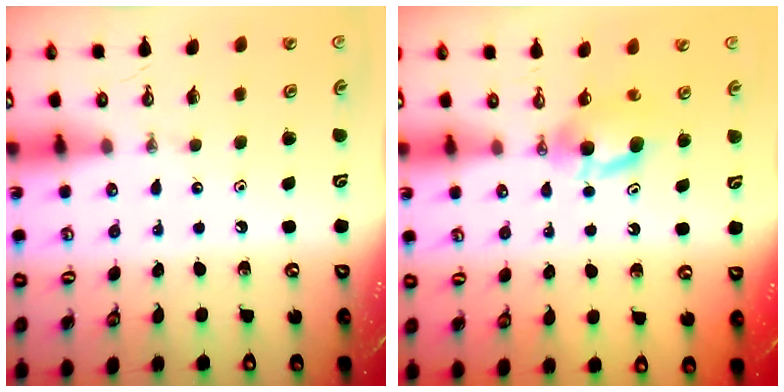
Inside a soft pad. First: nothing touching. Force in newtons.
{"total": 5.3, "press": 5.2, "slide": 0.5}